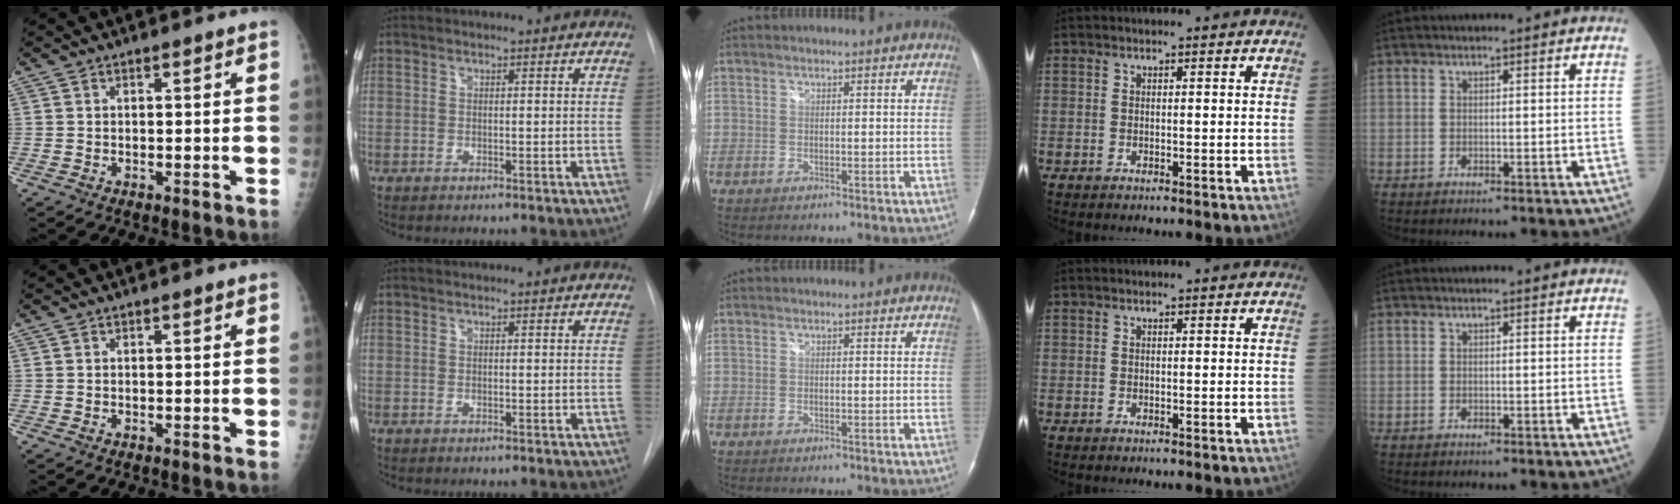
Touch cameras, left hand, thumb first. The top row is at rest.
{}